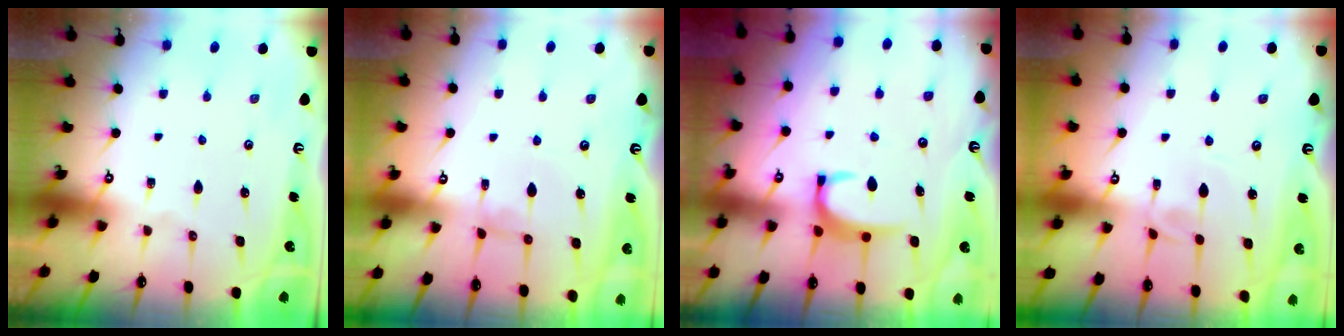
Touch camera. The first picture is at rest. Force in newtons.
{"total": 1.0, "press": 0.9, "slide": 0.4}
{"total": 3.4, "press": 3.4, "slide": 0.4}
{"total": 3.9, "press": 3.8, "slide": 0.2}